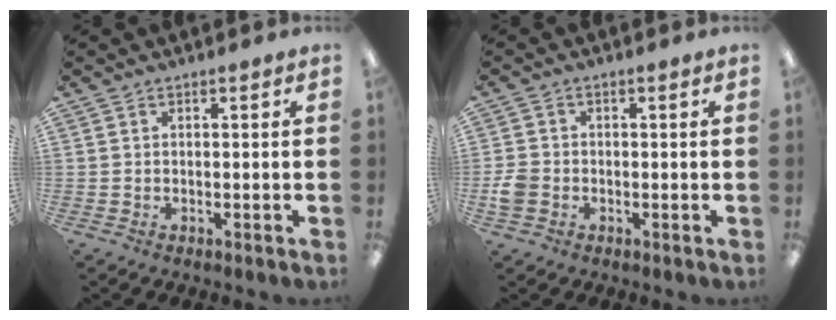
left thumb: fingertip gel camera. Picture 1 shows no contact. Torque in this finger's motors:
{"motor_torque": [-0.23, 0.89, 0.07, 0.13, -0.01]}